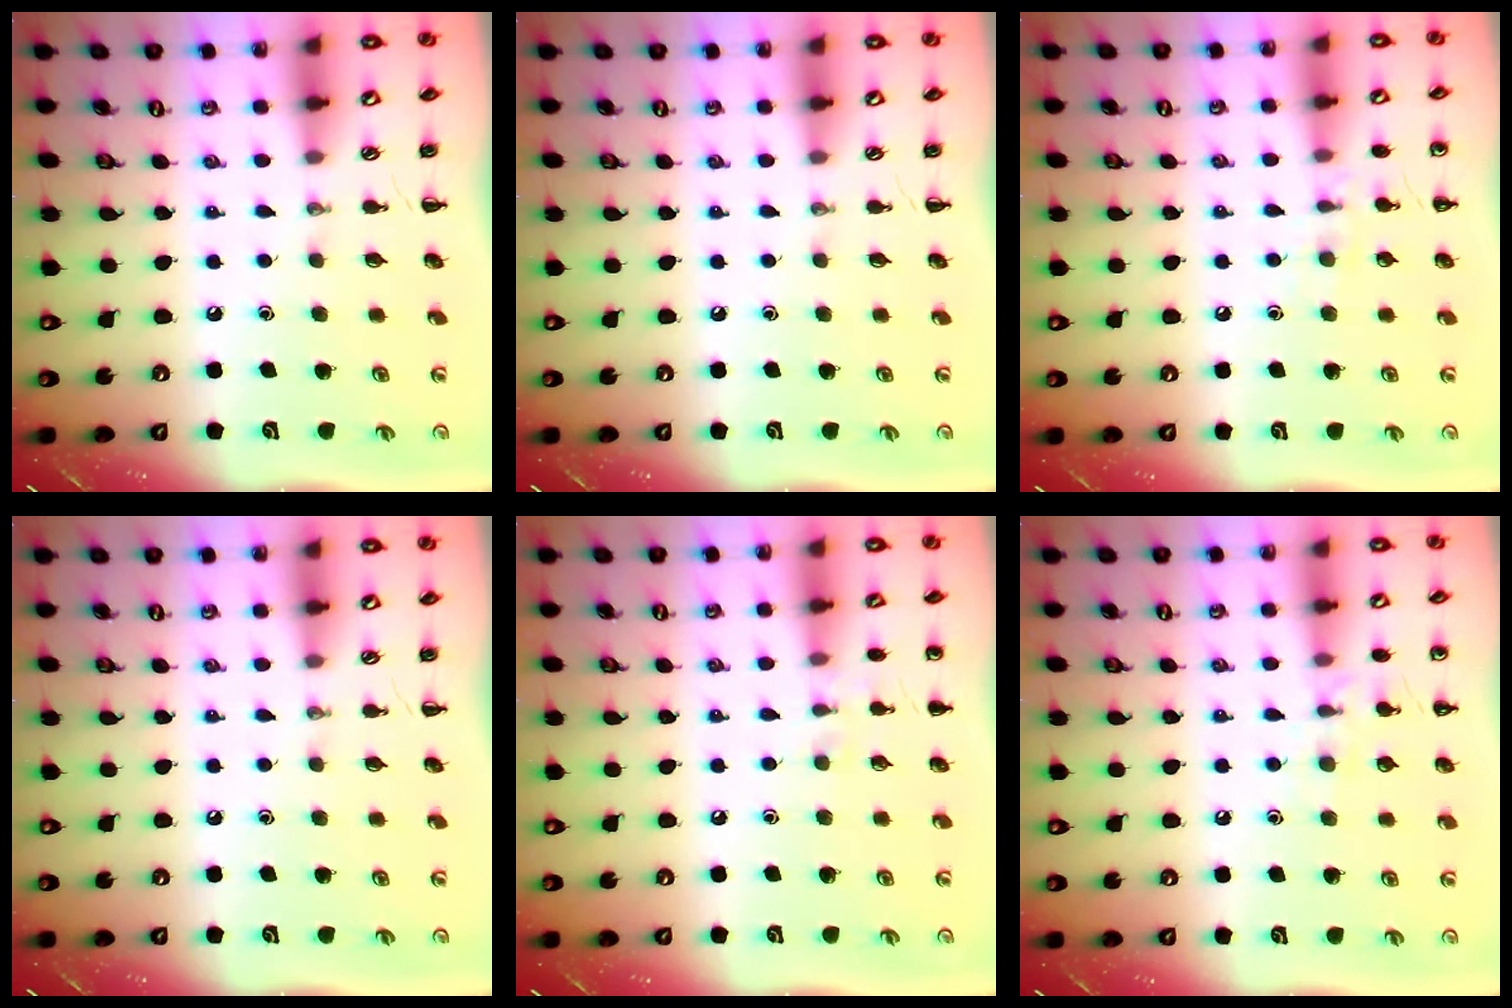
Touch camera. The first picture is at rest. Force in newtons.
{"total": 0.0}
{"total": 7.5, "press": 7.2, "slide": 2.0}
{"total": 0.0}
{"total": 5.1, "press": 4.8, "slide": 1.6}
{"total": 8.3, "press": 8.0, "slide": 1.9}